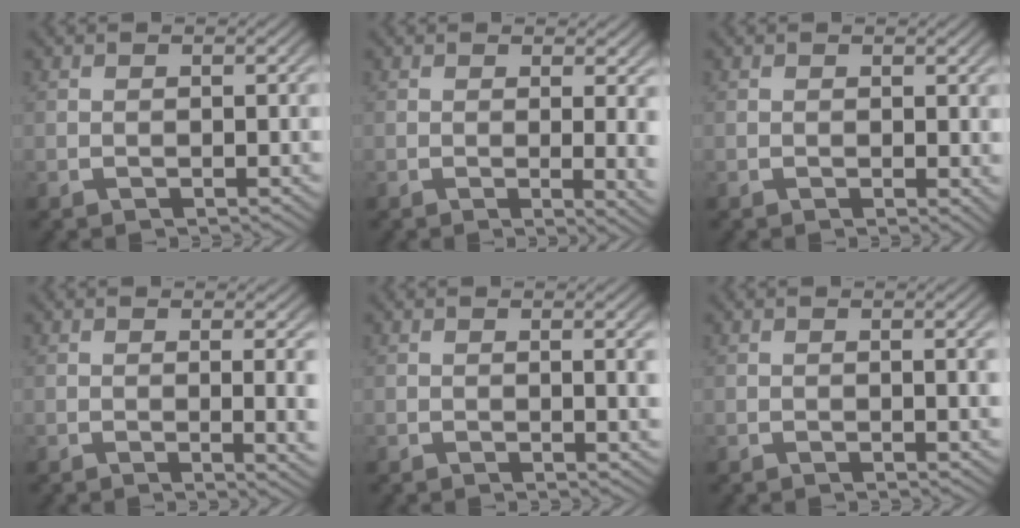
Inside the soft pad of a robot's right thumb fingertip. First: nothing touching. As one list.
[{"total": 2.9, "force": [0.2, 0.6, 2.9], "torque": [-0.036, -0.011, 0.003]}, {"total": 0.7, "force": [0.4, 0.3, 0.5], "torque": [-0.004, -0.003, 0.006]}, {"total": 2.7, "force": [0.3, 0.4, 2.7], "torque": [-0.034, -0.004, 0.004]}, {"total": 1.6, "force": [0.5, -0.1, 1.5], "torque": [-0.020, 0.000, 0.009]}, {"total": 0.9, "force": [0.3, -0.2, 0.8], "torque": [-0.013, 0.001, 0.006]}]